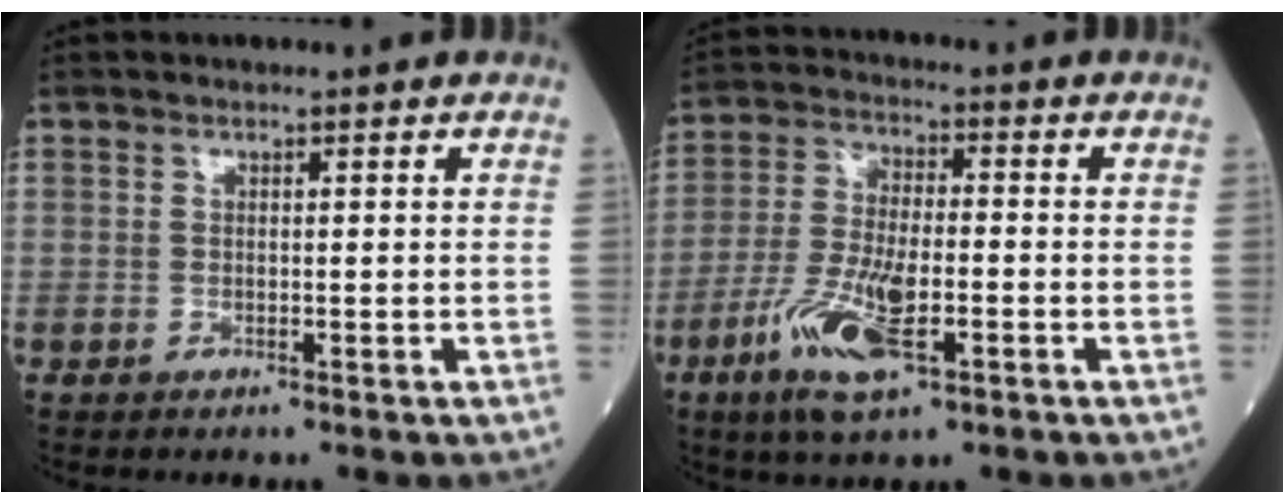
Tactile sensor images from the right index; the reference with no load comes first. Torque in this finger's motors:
{"motor_torque": [0.40, -0.32, 0.27, 0.08]}